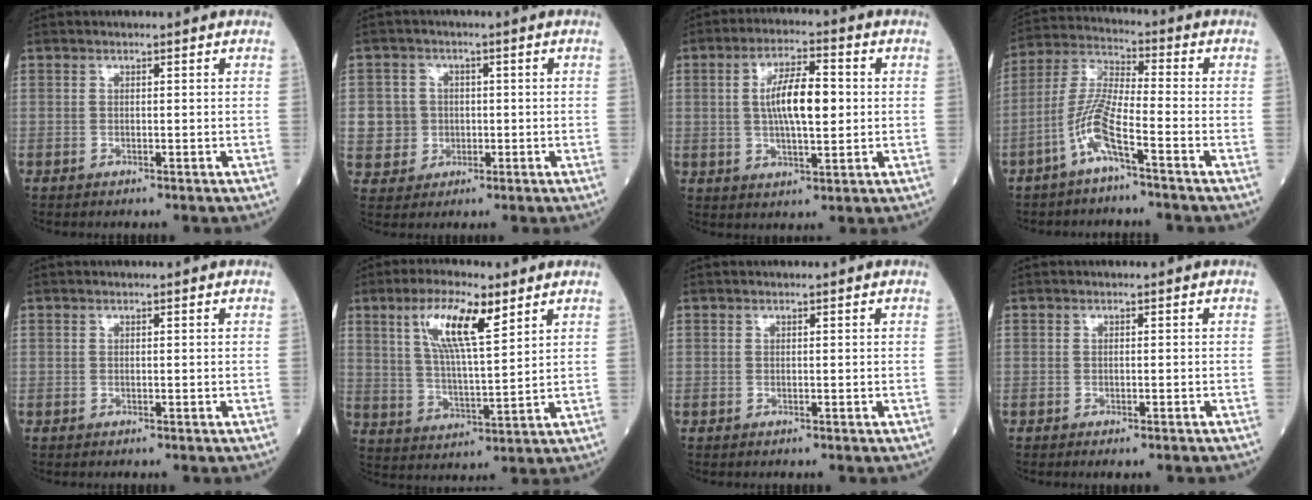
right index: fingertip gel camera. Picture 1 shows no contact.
{"total": 5.9, "force": [-0.3, 5.8, 0.6], "torque": [-0.013, 0.011, 0.000]}
{"total": 9.1, "force": [0.9, 2.5, 8.7], "torque": [-0.160, 0.011, 0.014]}
{"total": 8.1, "force": [-4.2, 0.4, 6.9], "torque": [-0.156, 0.007, -0.088]}
{"total": 0.0}
{"total": 10.7, "force": [5.4, 2.0, 9.0], "torque": [-0.172, 0.006, 0.102]}
{"total": 0.0}
{"total": 1.9, "force": [-1.5, 0.3, 1.0], "torque": [-0.008, -0.004, -0.020]}